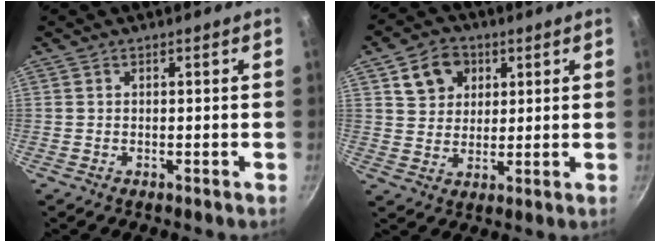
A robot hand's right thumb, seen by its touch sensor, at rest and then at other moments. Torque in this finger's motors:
{"motor_torque": [-0.12, 0.17, 0.25, 0.66, 0.02]}